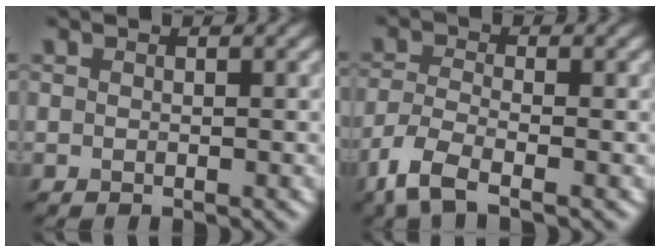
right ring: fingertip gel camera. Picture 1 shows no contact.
{"total": 4.2, "force": [-2.8, 1.4, 2.8], "torque": [-0.070, -0.012, -0.070]}